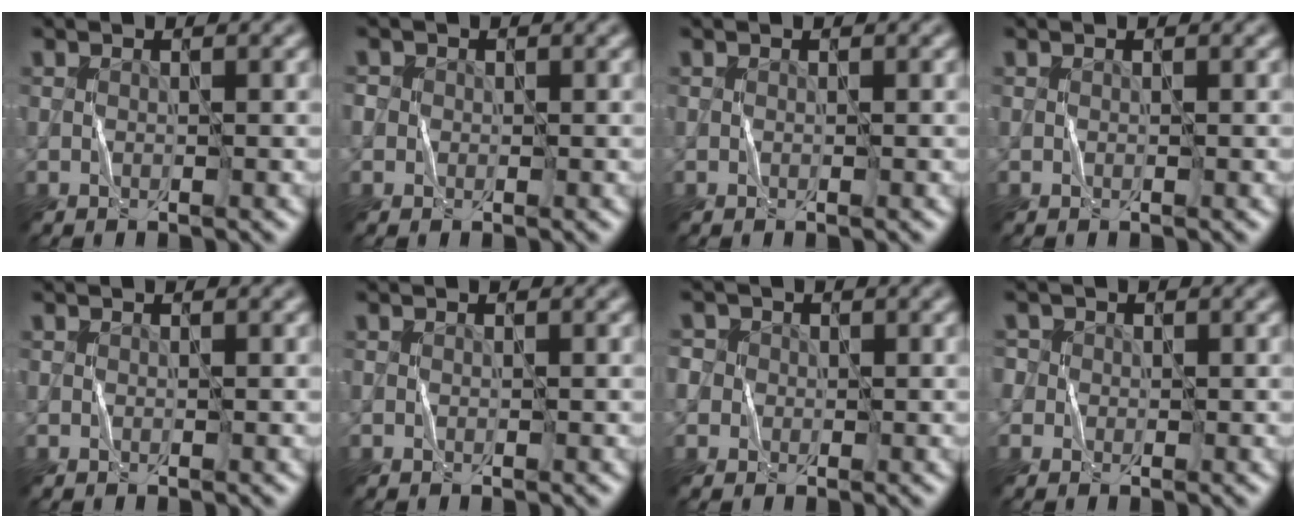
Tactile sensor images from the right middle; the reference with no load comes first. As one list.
[{"total": 1.2, "force": [0.0, 1.1, 0.1], "torque": [0.004, 0.000, -0.004]}, {"total": 0.0}, {"total": 0.0}, {"total": 0.0}, {"total": 0.0}, {"total": 3.0, "force": [0.7, 2.8, 0.9], "torque": [0.000, 0.017, -0.009]}, {"total": 1.9, "force": [0.4, 1.8, 0.4], "torque": [0.003, 0.007, -0.007]}]